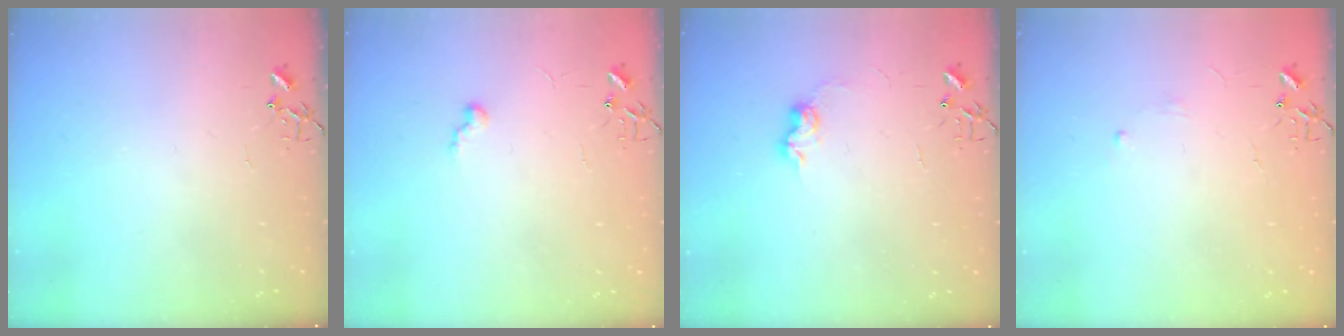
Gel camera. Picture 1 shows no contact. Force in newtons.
{"total": 5.3, "press": 5.3, "slide": 0.5}
{"total": 7.4, "press": 7.4, "slide": 0.4}
{"total": 2.9, "press": 2.8, "slide": 0.5}